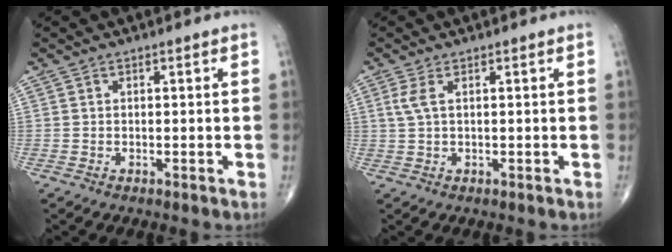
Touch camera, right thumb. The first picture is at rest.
{"total": 2.4, "force": [0.7, 0.7, 2.2], "torque": [-0.063, 0.008, 0.022]}